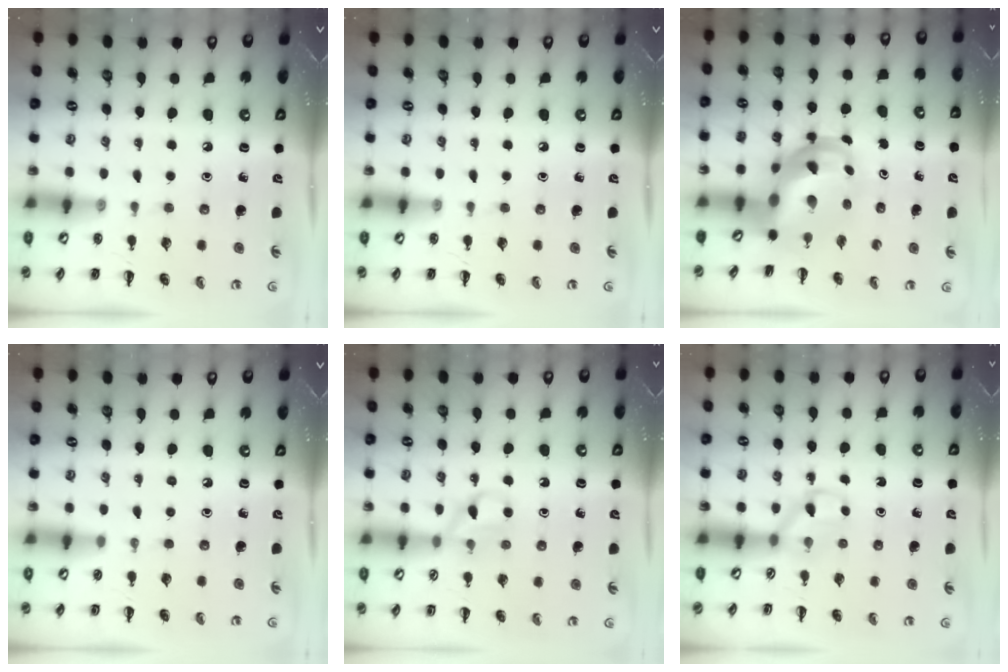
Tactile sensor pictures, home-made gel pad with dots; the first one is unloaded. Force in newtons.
{"total": 0.0}
{"total": 8.3, "press": 8.0, "slide": 2.2}
{"total": 0.0}
{"total": 6.0, "press": 5.7, "slide": 1.8}
{"total": 3.7, "press": 3.6, "slide": 1.0}